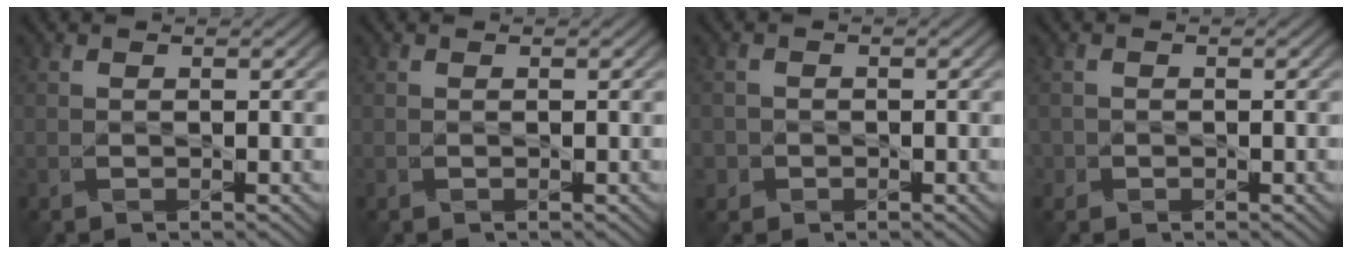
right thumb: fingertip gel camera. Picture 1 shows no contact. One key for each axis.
{"total": 0.0}
{"total": 1.7, "fx": -0.7, "fy": 1.6, "fz": 0.2, "tx": 0.003, "ty": -0.004, "tz": -0.018}
{"total": 1.0, "fx": -0.5, "fy": 0.9, "fz": 0.0, "tx": 0.003, "ty": -0.005, "tz": -0.013}